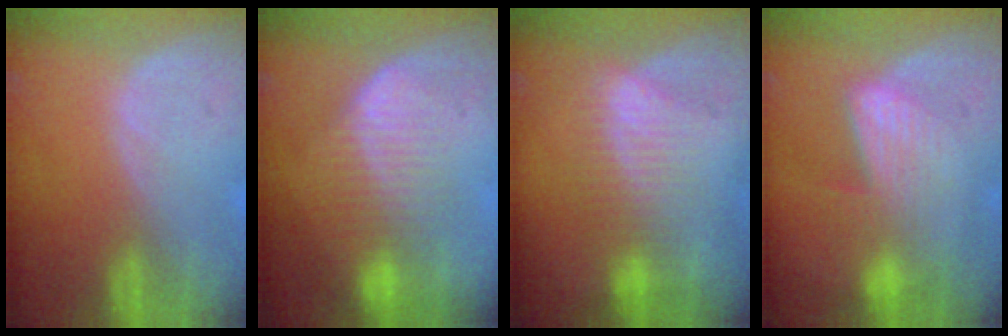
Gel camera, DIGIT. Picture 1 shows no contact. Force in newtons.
{"total": 6.9, "press": 6.7, "slide": 1.5}
{"total": 6.6, "press": 6.5, "slide": 0.9}
{"total": 6.9, "press": 6.2, "slide": 2.9}